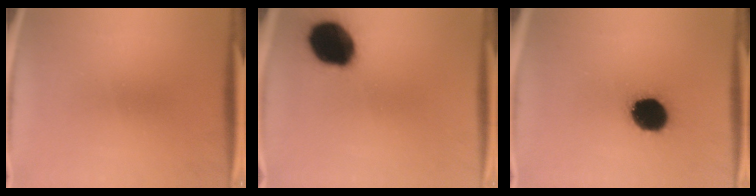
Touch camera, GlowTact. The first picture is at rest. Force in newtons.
{"total": 18.3}
{"total": 14.7}